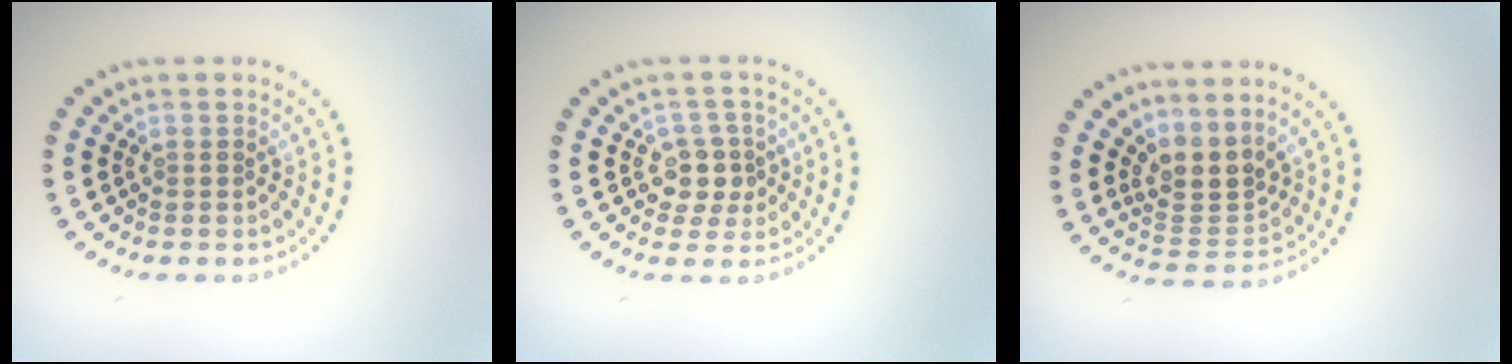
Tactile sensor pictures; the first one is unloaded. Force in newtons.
{"total": 2.5, "press": 2.2, "slide": 1.1}
{"total": 3.0, "press": 2.2, "slide": 2.0}